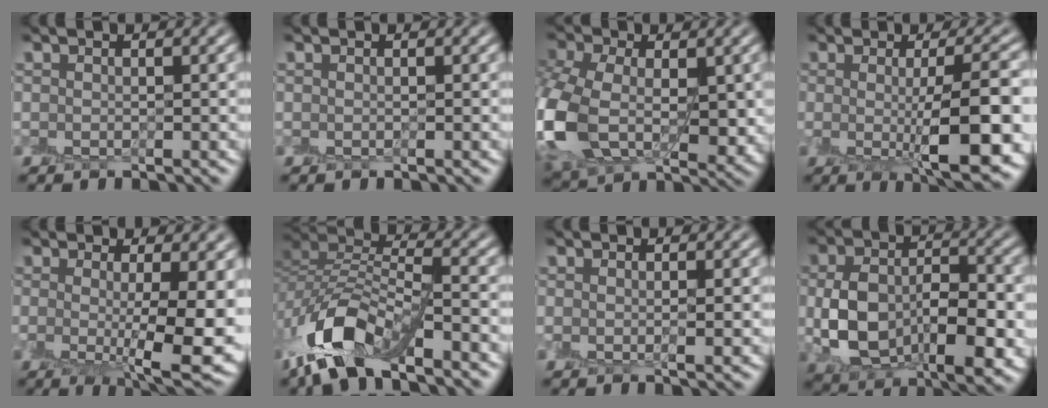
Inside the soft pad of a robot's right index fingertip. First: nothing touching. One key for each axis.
{"total": 0.0}
{"total": 11.9, "fx": -1.1, "fy": 8.0, "fz": 8.7, "tx": -0.232, "ty": -0.021, "tz": -0.017}
{"total": 8.3, "fx": -0.8, "fy": 1.9, "fz": 8.0, "tx": -0.104, "ty": -0.010, "tz": -0.006}
{"total": 9.0, "fx": -0.4, "fy": 2.1, "fz": 8.7, "tx": -0.111, "ty": -0.011, "tz": 0.000}
{"total": 8.8, "fx": -5.7, "fy": 3.8, "fz": 5.6, "tx": -0.114, "ty": 0.000, "tz": -0.117}
{"total": 1.3, "fx": 0.3, "fy": 0.3, "fz": 1.2, "tx": -0.017, "ty": -0.001, "tz": 0.007}
{"total": 10.1, "fx": -1.8, "fy": 6.4, "fz": 7.6, "tx": -0.148, "ty": -0.015, "tz": -0.017}